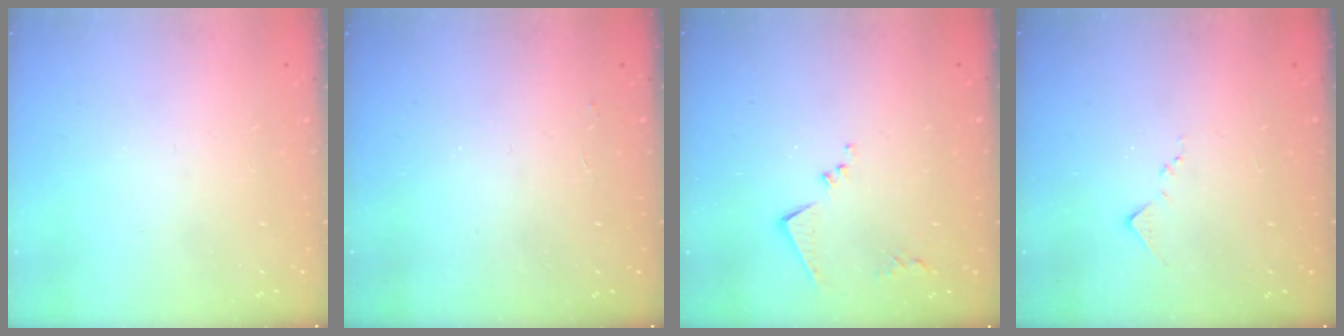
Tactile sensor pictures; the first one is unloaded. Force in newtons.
{"total": 2.1, "press": 2.0, "slide": 0.4}
{"total": 8.0, "press": 8.0, "slide": 0.1}
{"total": 7.0, "press": 7.0, "slide": 0.2}